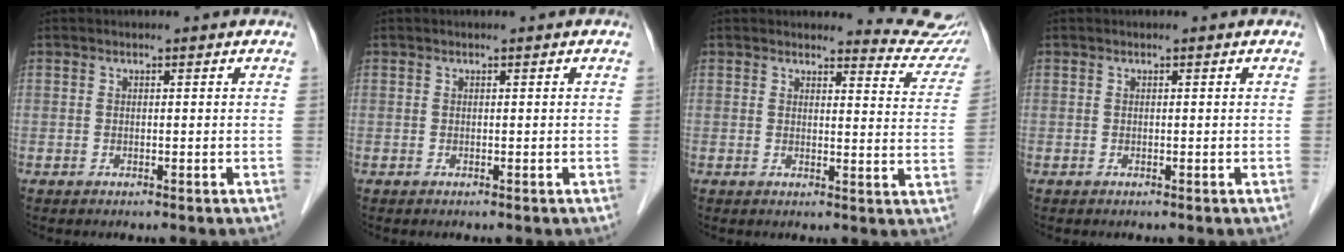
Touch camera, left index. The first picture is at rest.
{"total": 0.0}
{"total": 8.3, "force": [8.2, 0.9, -0.2], "torque": [0.020, -0.064, 0.066]}
{"total": 0.0}